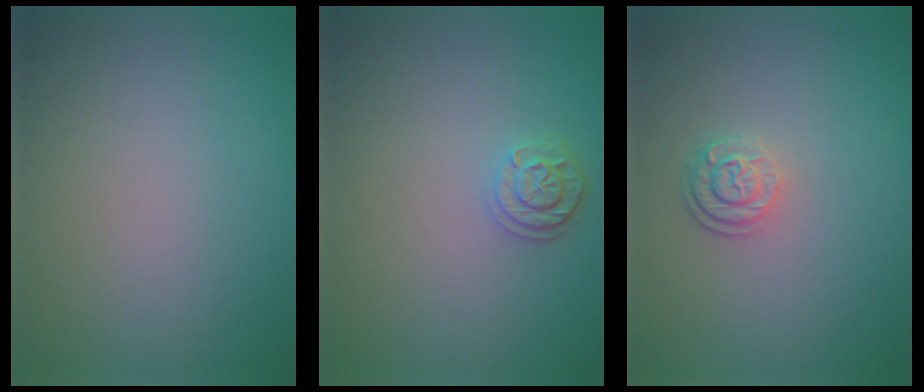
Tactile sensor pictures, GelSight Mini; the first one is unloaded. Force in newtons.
{"total": 2.0, "press": 1.9, "slide": 0.5}
{"total": 2.5, "press": 1.9, "slide": 1.6}